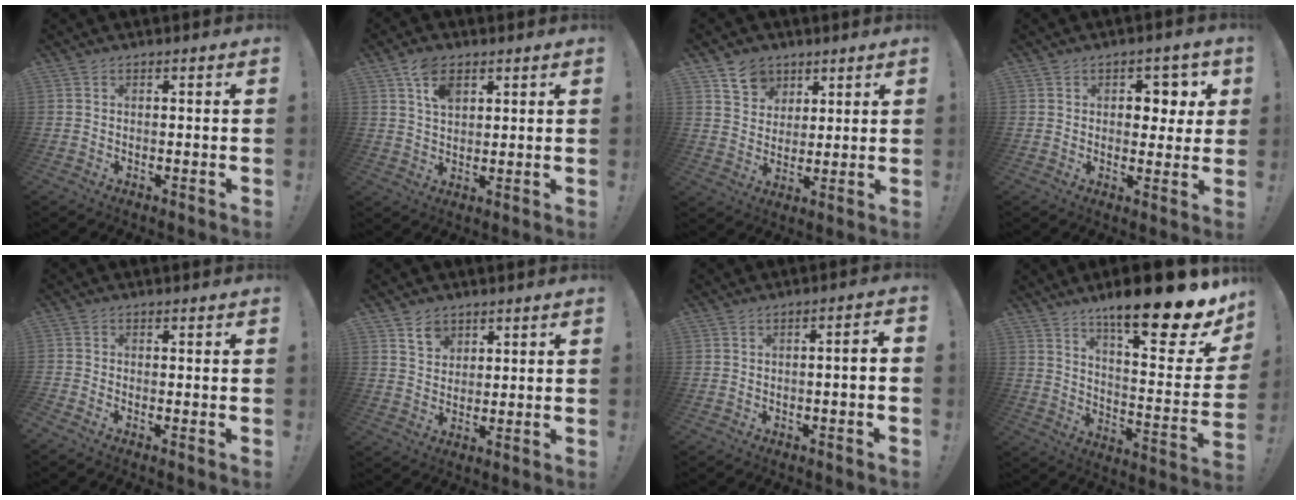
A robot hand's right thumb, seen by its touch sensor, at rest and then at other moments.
{"total": 7.4, "force": [3.9, 4.4, 4.5], "torque": [-0.080, -0.004, 0.074]}
{"total": 8.7, "force": [5.4, 6.6, 1.9], "torque": [-0.026, -0.034, 0.106]}
{"total": 6.3, "force": [2.3, 4.8, 3.3], "torque": [-0.032, -0.014, 0.038]}
{"total": 1.1, "force": [-0.7, -0.4, 0.8], "torque": [-0.014, -0.004, -0.012]}
{"total": 5.7, "force": [3.8, 3.8, 1.6], "torque": [-0.020, -0.019, 0.069]}
{"total": 3.1, "force": [-1.2, -0.1, 2.8], "torque": [-0.047, 0.000, -0.020]}
{"total": 22.1, "force": [15.0, 4.2, 15.7], "torque": [-0.225, -0.113, 0.230]}